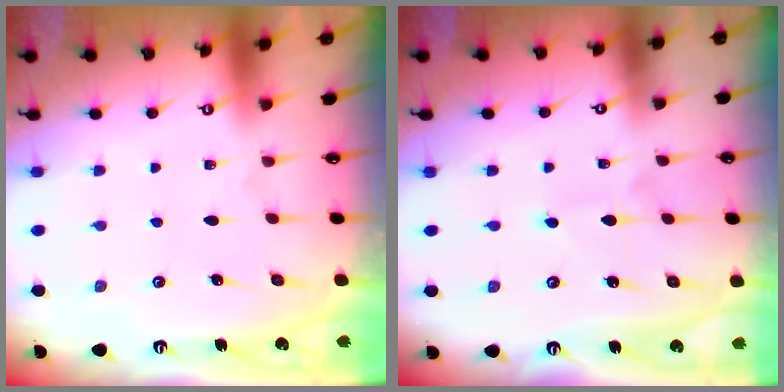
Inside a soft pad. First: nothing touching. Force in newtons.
{"total": 3.3, "press": 3.3, "slide": 0.4}